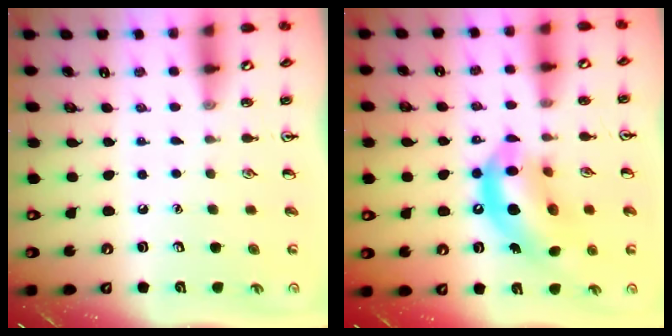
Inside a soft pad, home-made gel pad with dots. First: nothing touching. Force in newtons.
{"total": 14.8, "press": 14.2, "slide": 4.3}